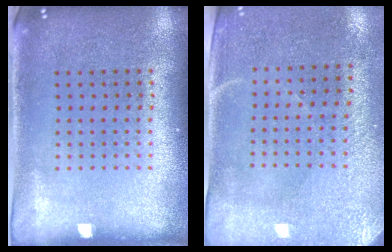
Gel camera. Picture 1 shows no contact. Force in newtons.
{"total": 2.9, "press": 2.5, "slide": 1.5}